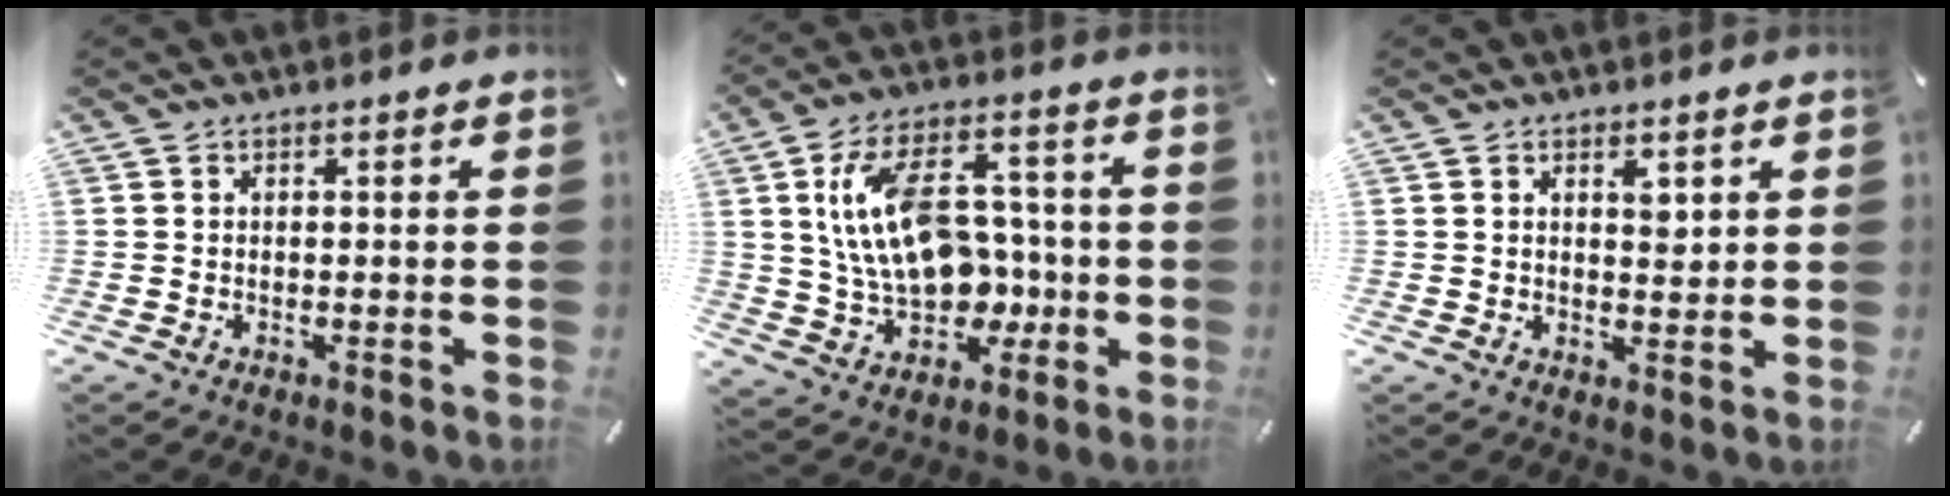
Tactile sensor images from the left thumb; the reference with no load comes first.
{"total": 18.8, "force": [1.7, 13.2, 13.2], "torque": [-0.237, 0.003, 0.036]}
{"total": 4.9, "force": [3.3, 1.4, 3.4], "torque": [-0.052, -0.024, 0.051]}